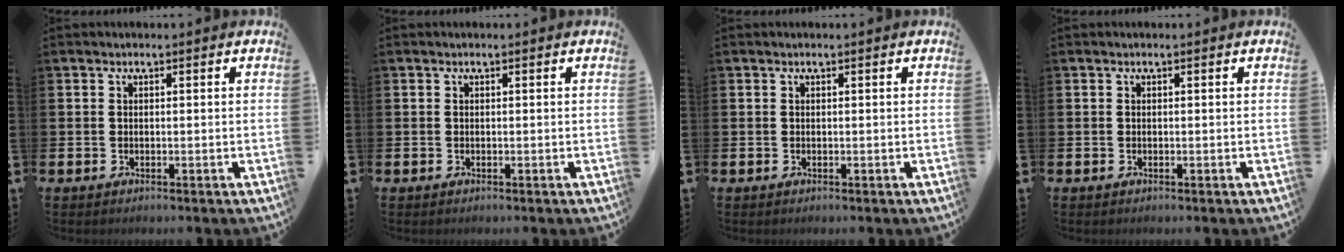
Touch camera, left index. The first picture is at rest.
{"total": 0.0}
{"total": 0.0}
{"total": 0.0}